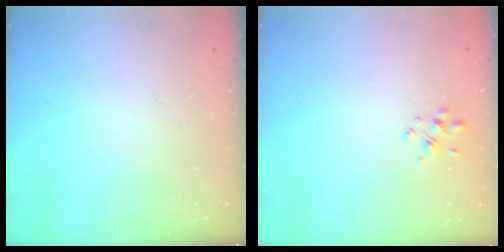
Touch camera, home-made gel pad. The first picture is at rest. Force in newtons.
{"total": 2.1, "press": 2.0, "slide": 0.9}